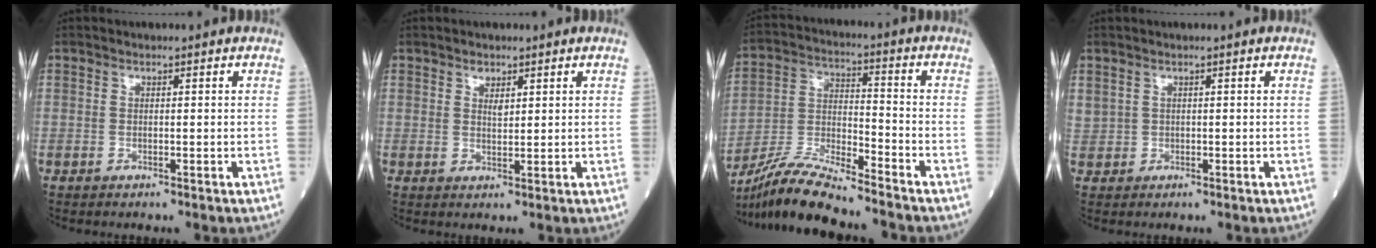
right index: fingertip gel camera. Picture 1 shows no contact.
{"total": 1.7, "force": [1.1, 0.8, 1.0], "torque": [-0.018, -0.002, 0.023]}
{"total": 11.9, "force": [-10.9, -0.1, 4.7], "torque": [-0.094, -0.008, -0.205]}
{"total": 1.4, "force": [0.8, 1.0, 0.2], "torque": [-0.003, 0.013, 0.020]}